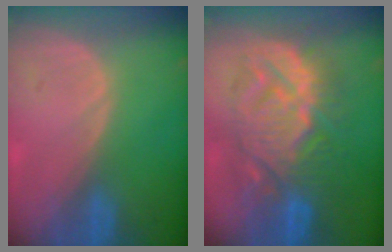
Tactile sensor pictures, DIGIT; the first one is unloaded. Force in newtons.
{"total": 11.5, "press": 11.5, "slide": 1.0}